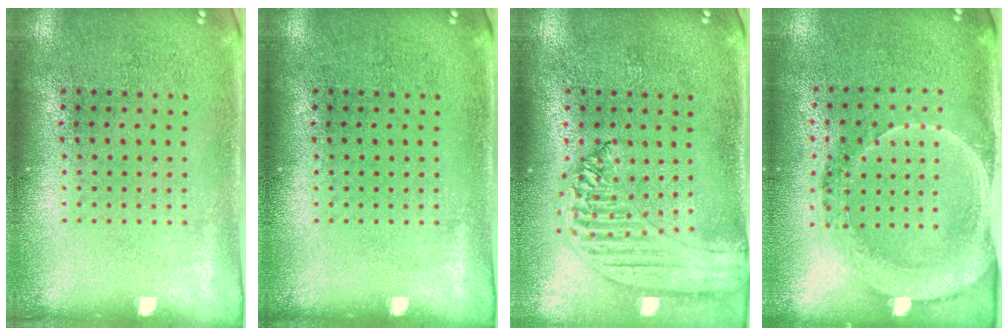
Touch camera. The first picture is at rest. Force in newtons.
{"total": 0.0}
{"total": 1.5, "press": 1.4, "slide": 0.3}
{"total": 1.8, "press": 1.6, "slide": 0.7}